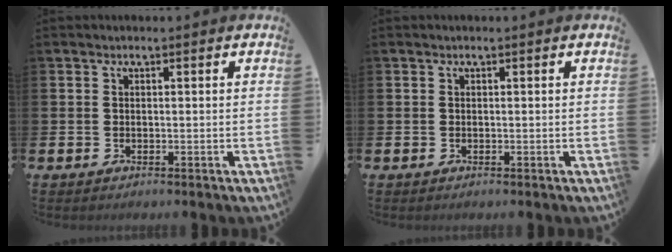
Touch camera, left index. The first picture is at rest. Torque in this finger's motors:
{"motor_torque": [-0.09, 0.09, 0.00, 0.00]}